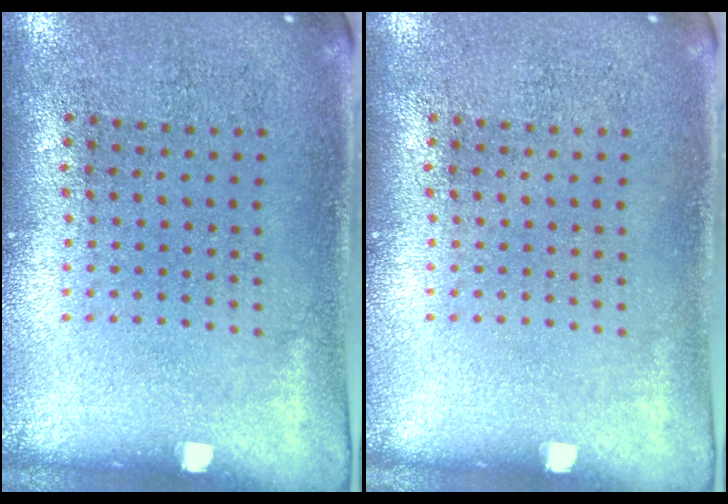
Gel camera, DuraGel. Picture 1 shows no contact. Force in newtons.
{"total": 0.0}